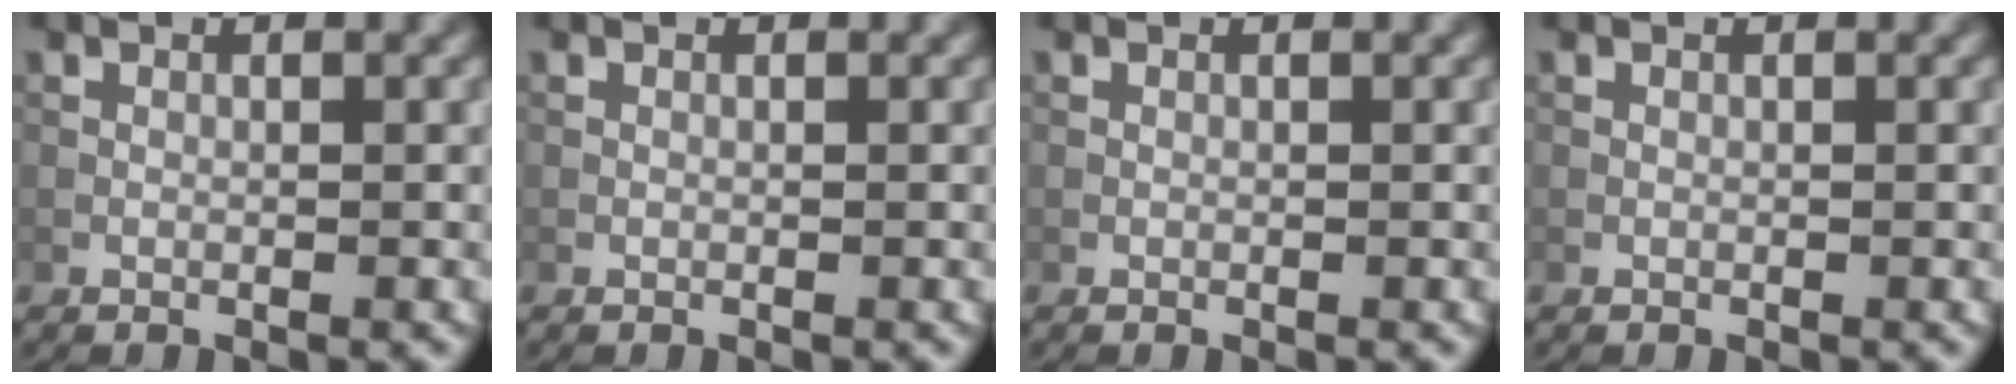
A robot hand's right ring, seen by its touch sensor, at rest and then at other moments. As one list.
[{"total": 0.0}, {"total": 0.0}, {"total": 0.0}]